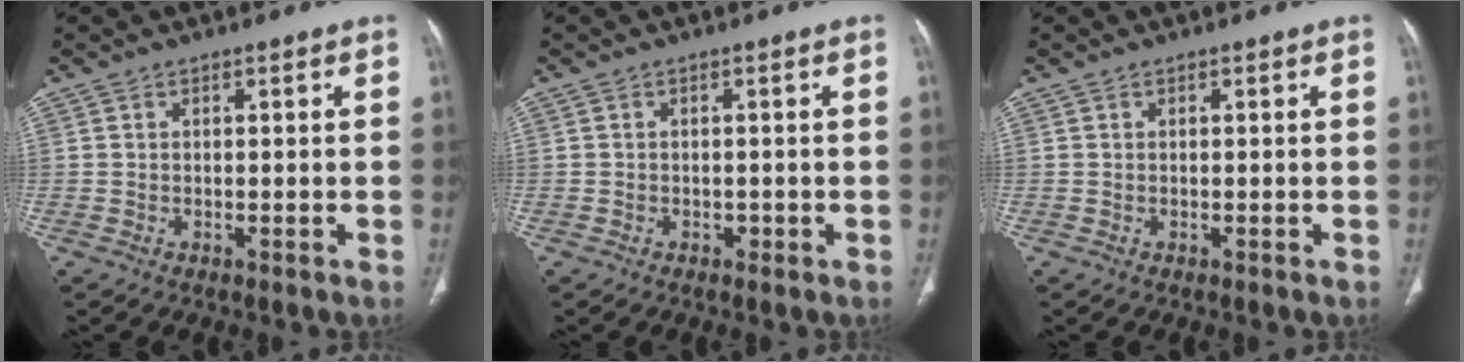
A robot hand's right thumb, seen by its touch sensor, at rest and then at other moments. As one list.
[{"total": 0.8, "force": [-0.4, 0.7, 0.3], "torque": [-0.003, 0.003, -0.007]}, {"total": 0.0}]